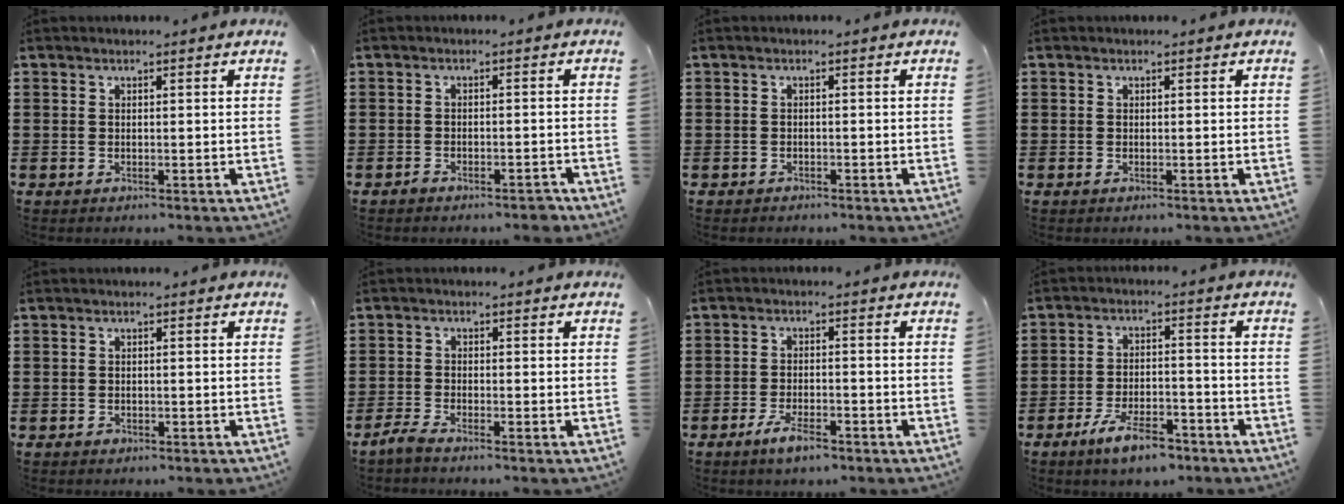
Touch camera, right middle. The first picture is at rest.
{"total": 2.1, "force": [-1.9, 0.4, 0.5], "torque": [-0.012, 0.001, -0.038]}
{"total": 0.7, "force": [-0.7, 0.3, -0.1], "torque": [0.000, 0.002, -0.016]}
{"total": 0.0}
{"total": 0.8, "force": [-0.7, 0.3, 0.2], "torque": [-0.005, 0.000, -0.014]}
{"total": 2.0, "force": [-1.7, 0.1, 0.9], "torque": [-0.031, -0.001, -0.038]}
{"total": 4.3, "force": [-3.0, 1.3, 2.9], "torque": [-0.052, 0.006, -0.056]}
{"total": 7.2, "force": [-5.5, 2.1, 4.2], "torque": [-0.091, 0.002, -0.104]}